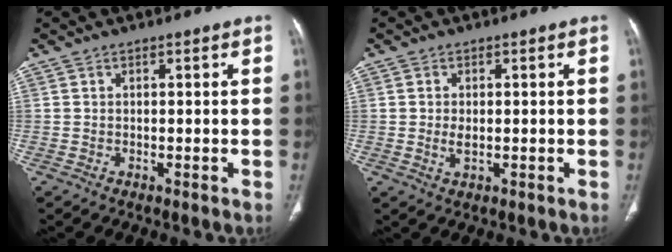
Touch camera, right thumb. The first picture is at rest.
{"total": 2.5, "force": [-0.1, 1.5, 2.0], "torque": [-0.039, -0.004, 0.000]}